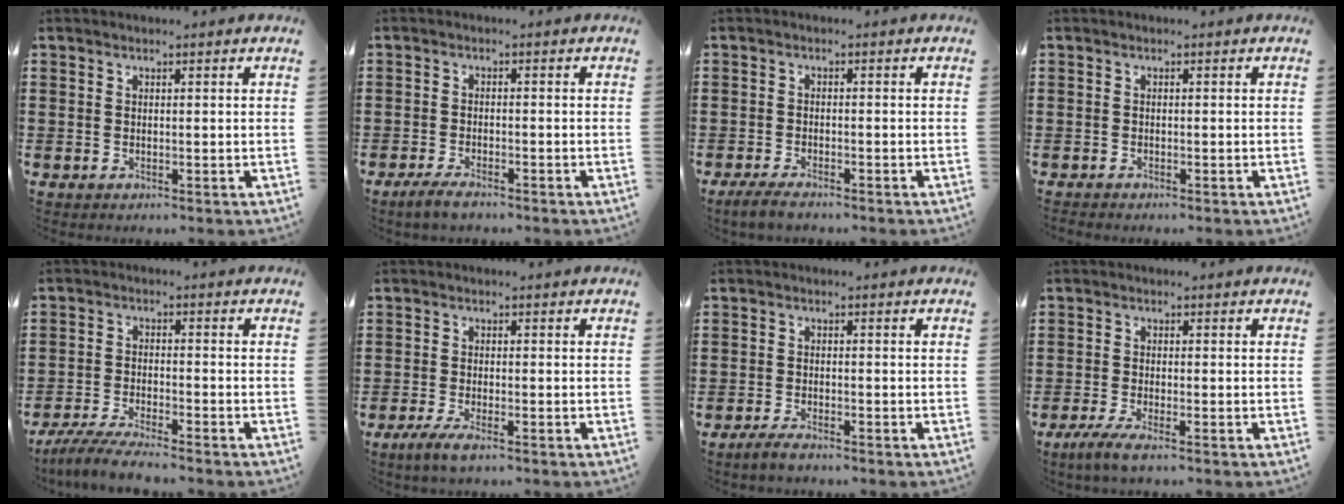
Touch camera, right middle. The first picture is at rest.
{"total": 2.4, "force": [-1.8, 0.6, 1.5], "torque": [-0.033, 0.001, -0.035]}
{"total": 2.3, "force": [-1.9, 0.6, 1.3], "torque": [-0.036, -0.003, -0.040]}
{"total": 0.6, "force": [-0.5, 0.1, 0.0], "torque": [-0.001, -0.001, -0.012]}
{"total": 4.8, "force": [-4.5, 0.0, 1.7], "torque": [-0.042, -0.012, -0.088]}
{"total": 2.9, "force": [-1.9, 0.4, 2.1], "torque": [-0.050, -0.006, -0.037]}
{"total": 1.9, "force": [-1.5, 0.4, 1.1], "torque": [-0.026, -0.001, -0.031]}
{"total": 2.9, "force": [-2.1, 0.1, 2.0], "torque": [-0.048, -0.009, -0.042]}